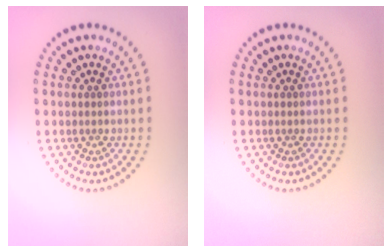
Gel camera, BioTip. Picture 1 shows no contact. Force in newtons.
{"total": 0.0}